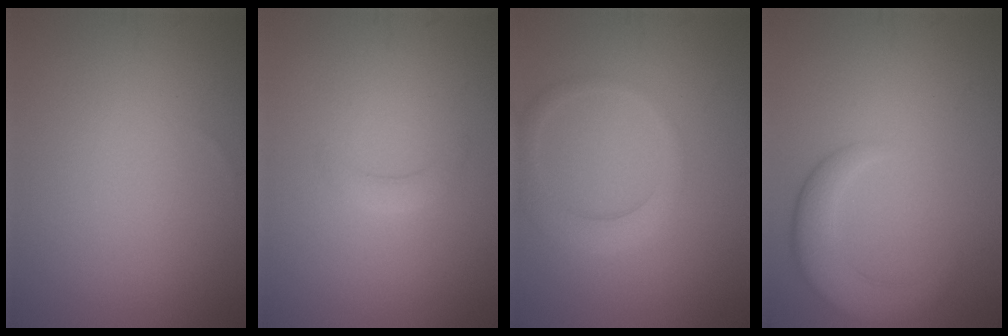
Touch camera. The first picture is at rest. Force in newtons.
{"total": 1.2, "press": 1.2, "slide": 0.2}
{"total": 2.9, "press": 2.9, "slide": 0.2}
{"total": 4.6, "press": 4.5, "slide": 0.5}